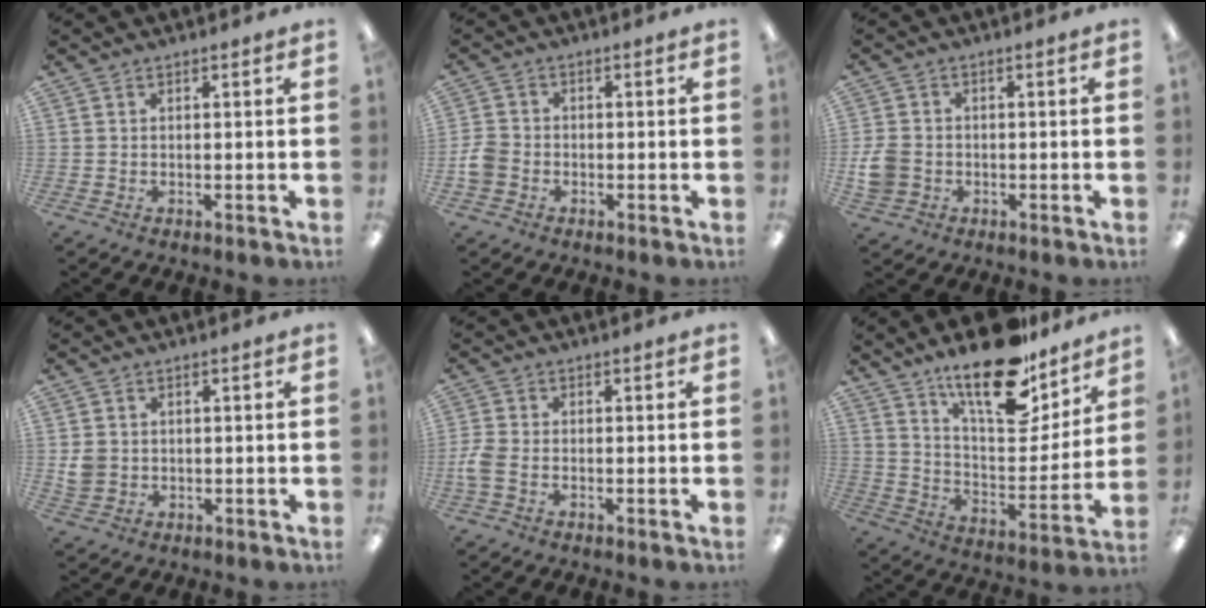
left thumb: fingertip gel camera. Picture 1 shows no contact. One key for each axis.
{"total": 4.5, "fx": -1.6, "fy": 3.6, "fz": 2.0, "tx": -0.036, "ty": 0.012, "tz": -0.028}
{"total": 5.7, "fx": -1.2, "fy": 4.9, "fz": 2.7, "tx": -0.065, "ty": 0.010, "tz": -0.021}
{"total": 3.7, "fx": 0.3, "fy": 3.4, "fz": 1.3, "tx": -0.018, "ty": 0.005, "tz": 0.007}
{"total": 3.8, "fx": -1.0, "fy": 2.4, "fz": 2.8, "tx": -0.066, "ty": 0.000, "tz": -0.021}
{"total": 21.2, "fx": 16.1, "fy": 7.6, "fz": 11.5, "tx": -0.179, "ty": -0.109, "tz": 0.274}